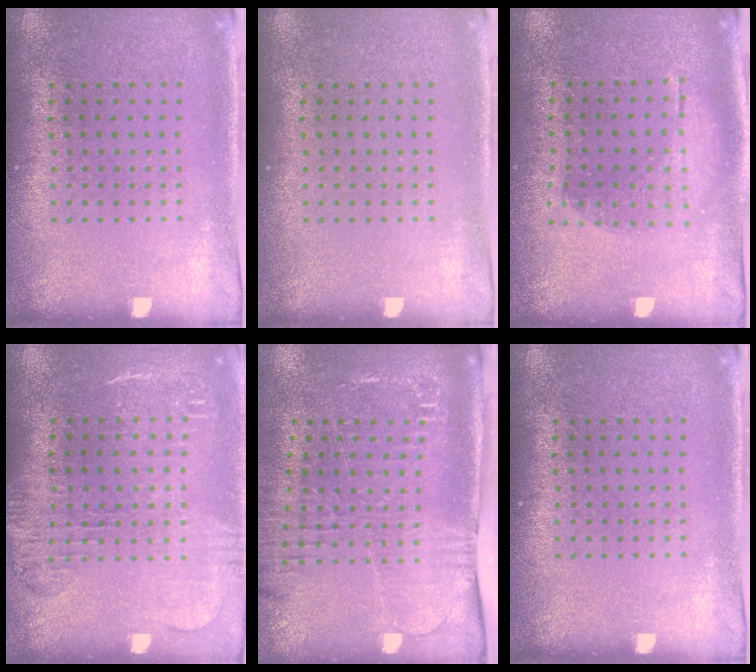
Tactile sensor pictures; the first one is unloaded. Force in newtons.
{"total": 0.0}
{"total": 1.0, "press": 0.9, "slide": 0.4}
{"total": 1.7, "press": 1.5, "slide": 0.8}
{"total": 2.1, "press": 1.9, "slide": 0.9}
{"total": 0.0}